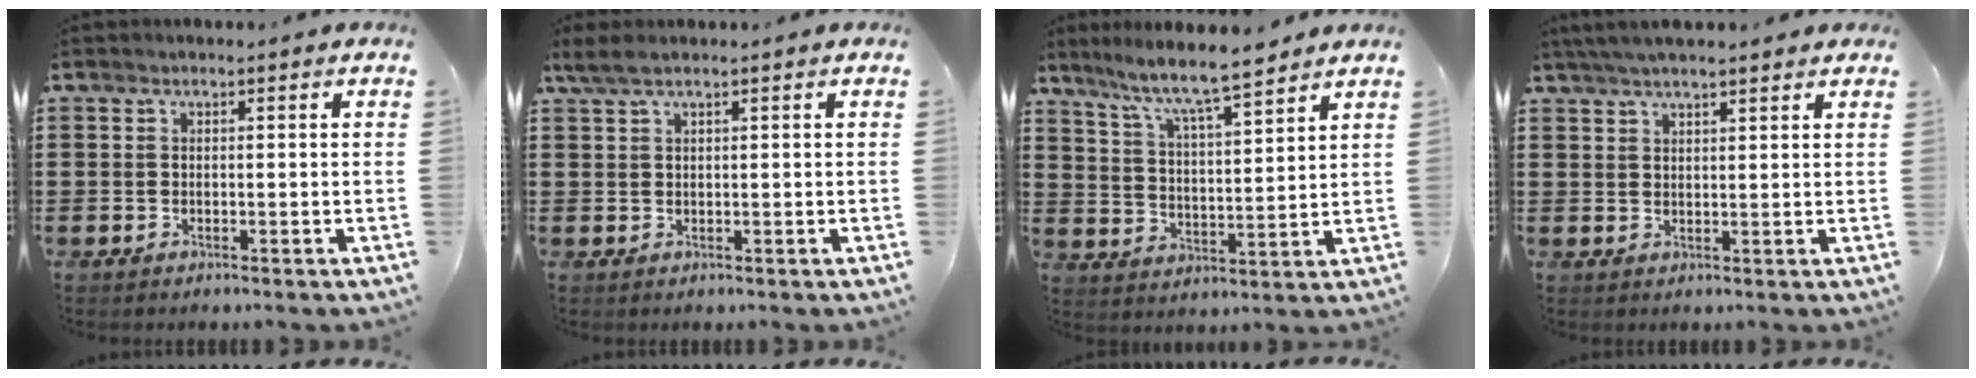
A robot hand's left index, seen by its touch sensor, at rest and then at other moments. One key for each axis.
{"total": 2.0, "fx": 1.2, "fy": 0.4, "fz": 1.5, "tx": -0.031, "ty": 0.002, "tz": 0.022}
{"total": 6.9, "fx": 6.2, "fy": 0.0, "fz": 3.0, "tx": -0.085, "ty": -0.041, "tz": 0.102}
{"total": 3.8, "fx": 3.2, "fy": 0.4, "fz": 1.9, "tx": -0.045, "ty": 0.003, "tz": 0.060}